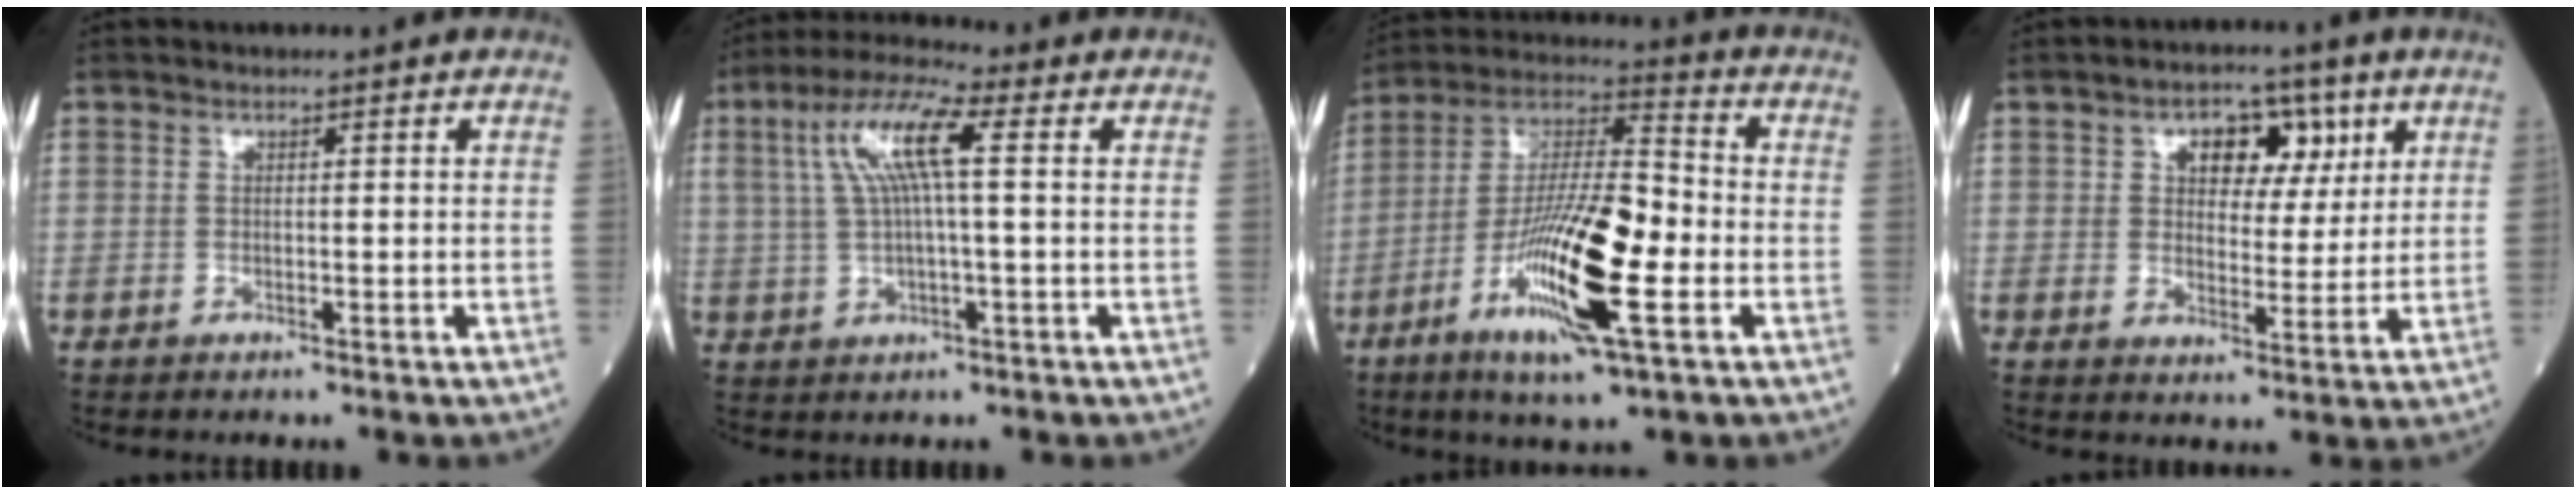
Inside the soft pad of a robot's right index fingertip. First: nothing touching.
{"total": 9.4, "force": [2.3, 1.2, 9.1], "torque": [-0.188, 0.024, 0.042]}
{"total": 17.1, "force": [-5.5, 2.6, 16.0], "torque": [-0.311, -0.010, -0.099]}
{"total": 7.4, "force": [3.3, 4.3, 5.1], "torque": [-0.066, 0.018, 0.050]}